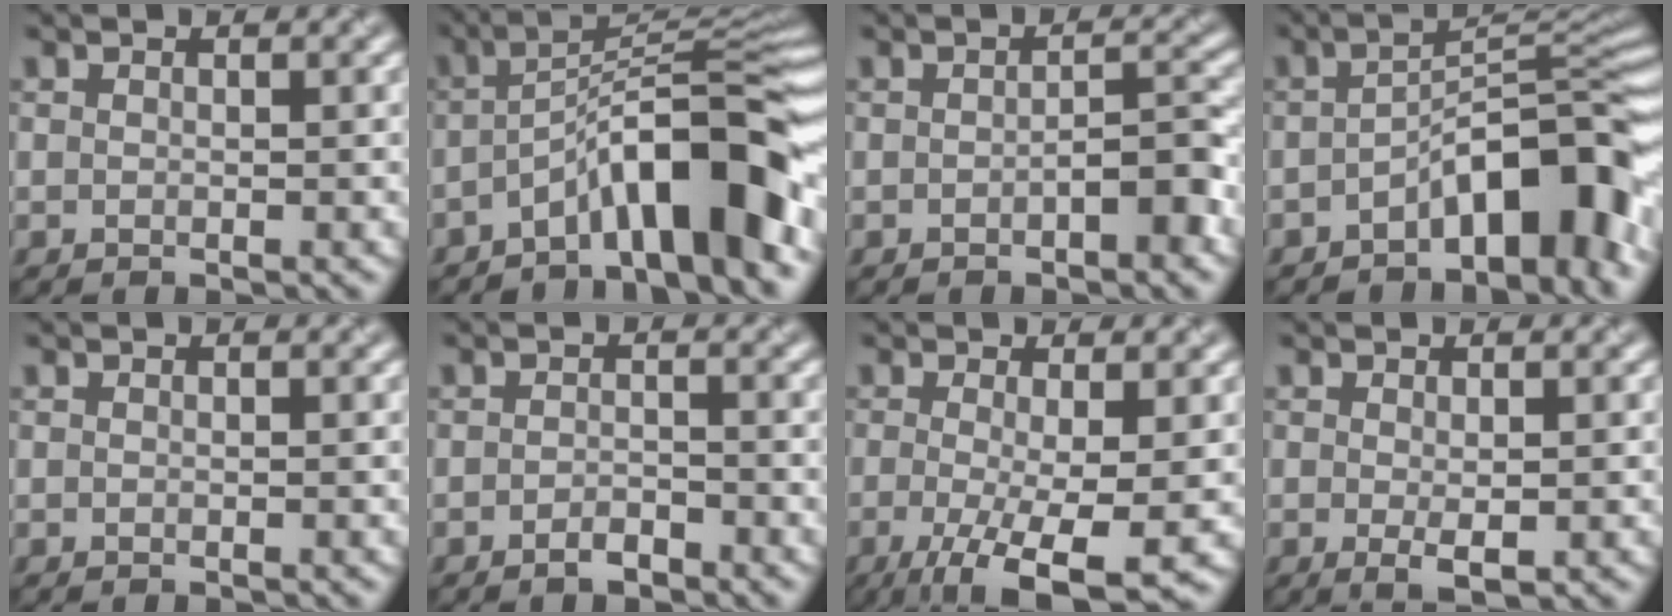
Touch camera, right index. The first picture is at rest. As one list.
[{"total": 10.3, "force": [-5.6, 1.7, 8.5], "torque": [-0.117, 0.031, -0.090]}, {"total": 2.4, "force": [-1.2, 0.4, 2.0], "torque": [-0.026, 0.012, -0.012]}, {"total": 8.0, "force": [-4.7, 2.1, 6.2], "torque": [-0.081, 0.025, -0.074]}, {"total": 0.0}, {"total": 1.5, "force": [-1.4, 0.0, 0.3], "torque": [-0.010, 0.007, -0.019]}, {"total": 7.1, "force": [-2.5, 1.6, 6.5], "torque": [-0.111, -0.010, -0.027]}, {"total": 1.2, "force": [-0.4, 0.0, 1.1], "torque": [-0.023, -0.004, 0.006]}]